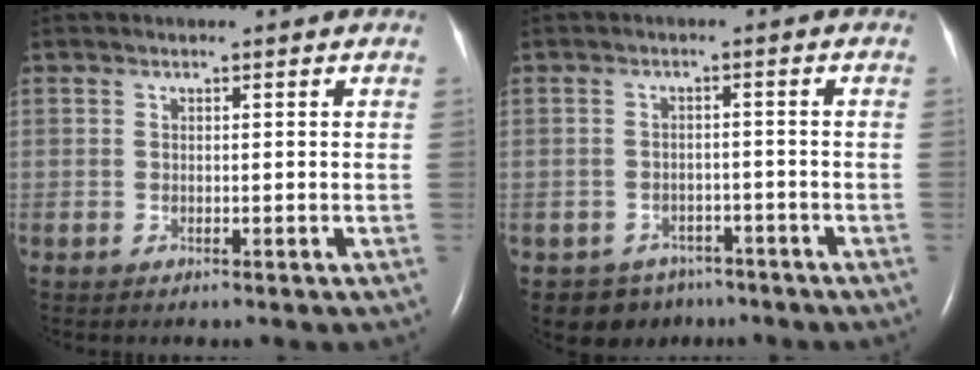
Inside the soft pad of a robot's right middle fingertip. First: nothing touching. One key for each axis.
{"total": 5.3, "fx": -3.9, "fy": 3.6, "fz": 0.1, "tx": 0.004, "ty": 0.011, "tz": -0.052}